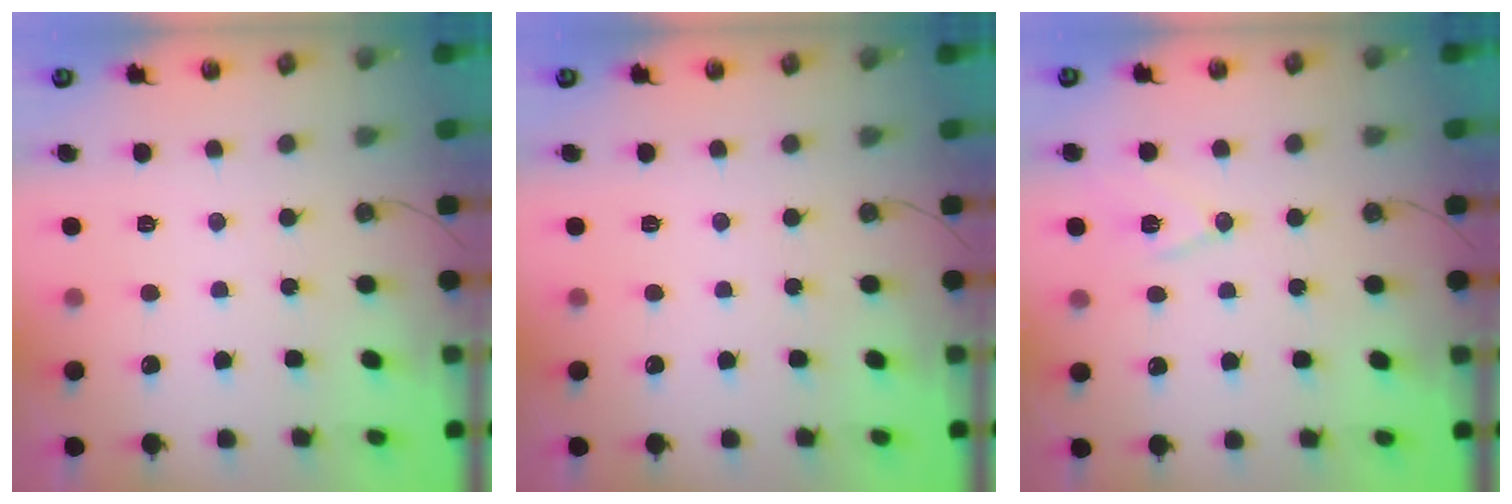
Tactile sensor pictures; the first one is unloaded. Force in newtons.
{"total": 0.0}
{"total": 8.5, "press": 7.8, "slide": 3.5}